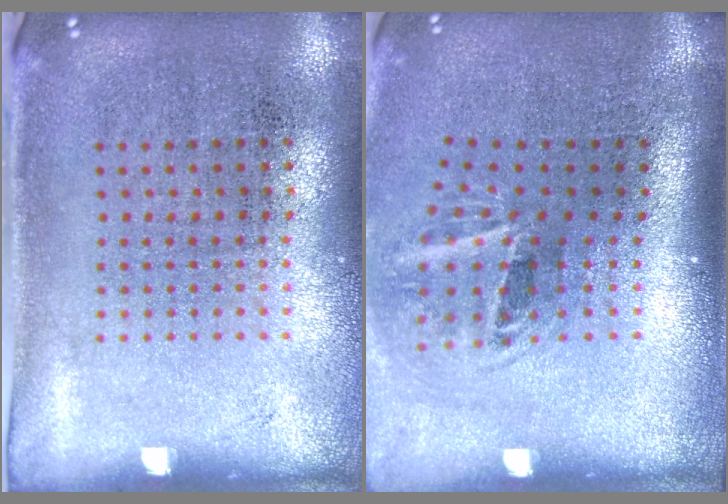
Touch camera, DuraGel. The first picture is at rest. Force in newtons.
{"total": 2.0, "press": 1.2, "slide": 1.6}